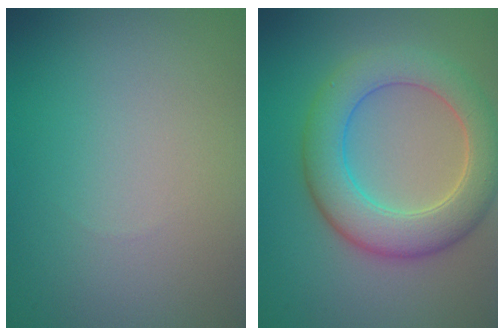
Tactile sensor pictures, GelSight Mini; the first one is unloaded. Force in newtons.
{"total": 6.8, "press": 6.8, "slide": 0.3}